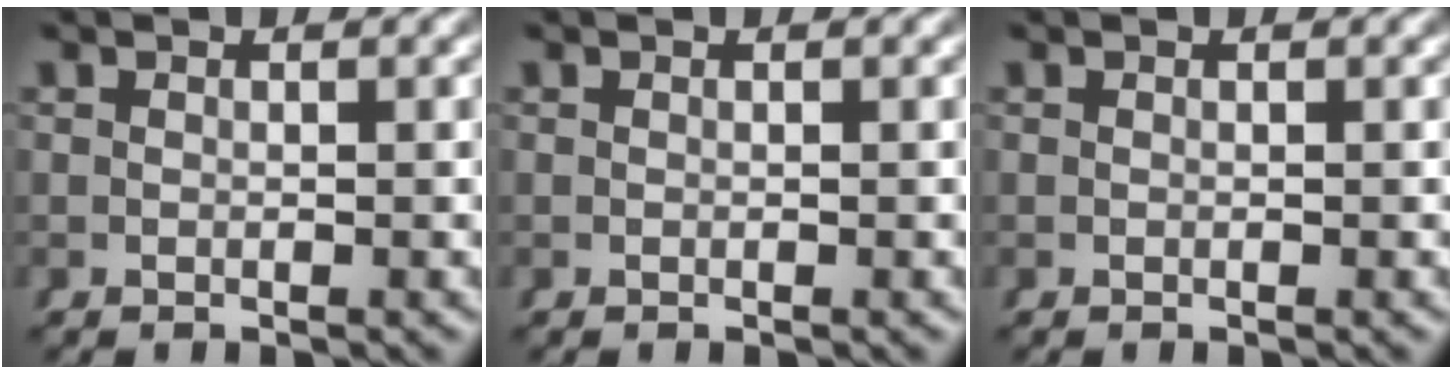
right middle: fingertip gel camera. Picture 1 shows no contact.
{"total": 0.0}
{"total": 0.0}